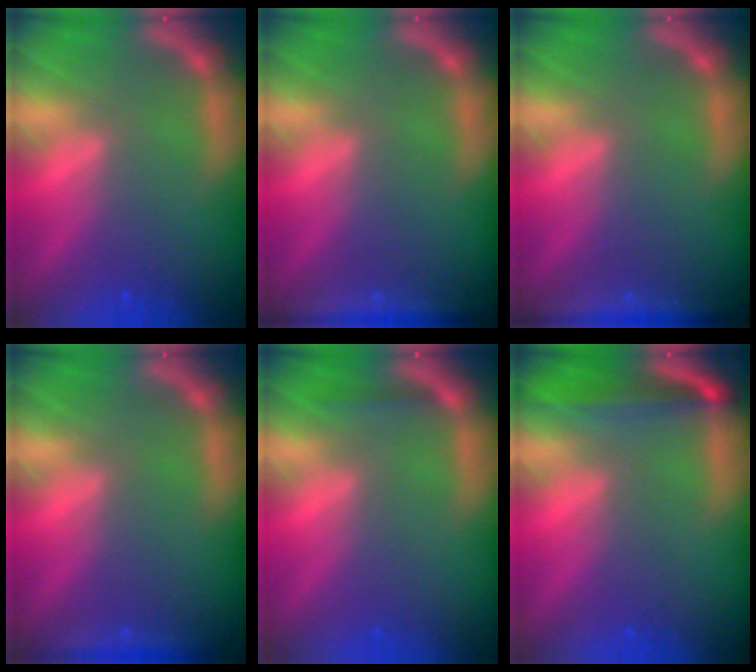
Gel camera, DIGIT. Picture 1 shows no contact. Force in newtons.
{"total": 3.5}
{"total": 3.5}
{"total": 1.9}
{"total": 0.9}
{"total": 4.5}